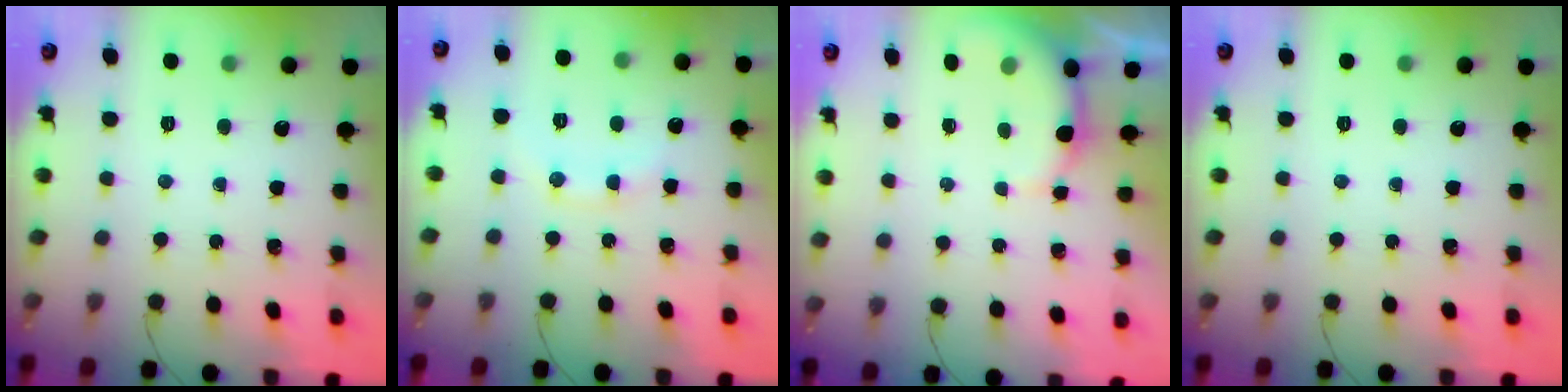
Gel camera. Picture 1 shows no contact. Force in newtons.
{"total": 9.2, "press": 9.1, "slide": 1.0}
{"total": 3.4, "press": 3.2, "slide": 0.9}
{"total": 0.0}